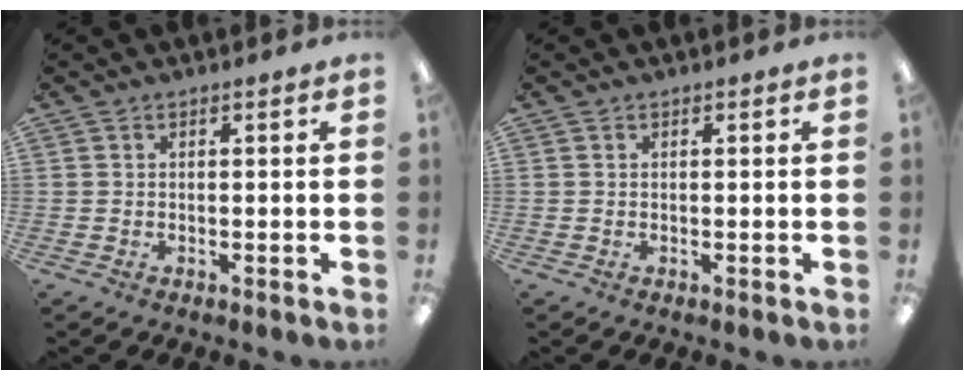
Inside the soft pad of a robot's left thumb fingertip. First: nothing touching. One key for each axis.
{"total": 0.0}